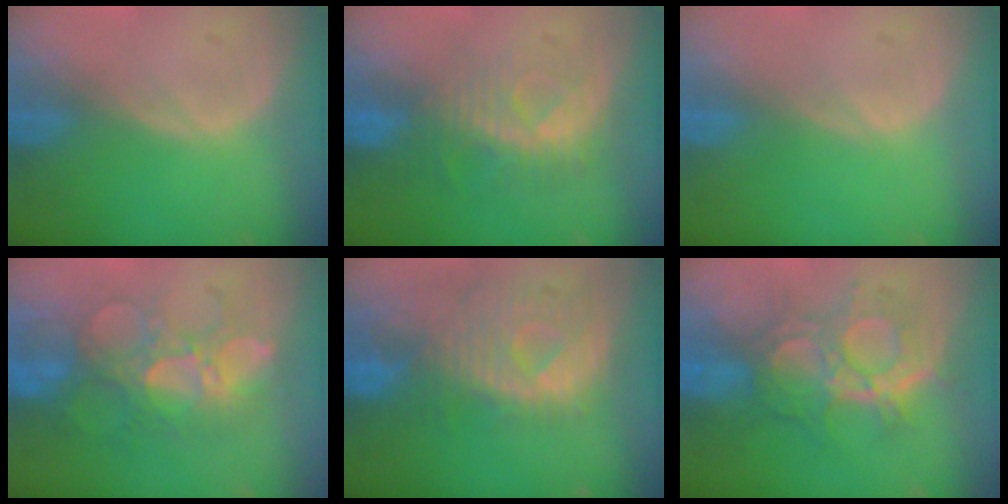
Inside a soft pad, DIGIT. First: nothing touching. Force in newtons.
{"total": 8.2, "press": 7.4, "slide": 3.6}
{"total": 0.0}
{"total": 10.3, "press": 9.3, "slide": 4.4}
{"total": 11.3, "press": 9.8, "slide": 5.6}
{"total": 9.4, "press": 9.4, "slide": 0.6}